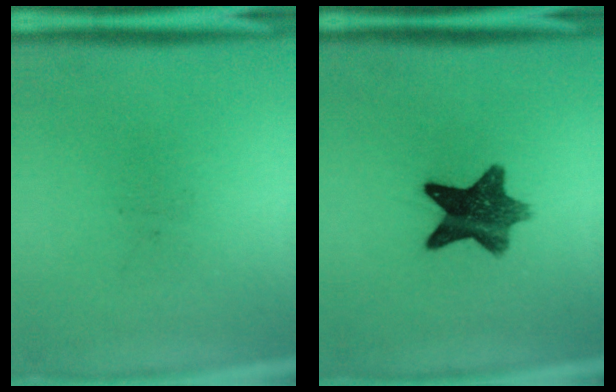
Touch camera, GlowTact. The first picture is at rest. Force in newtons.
{"total": 10.1}